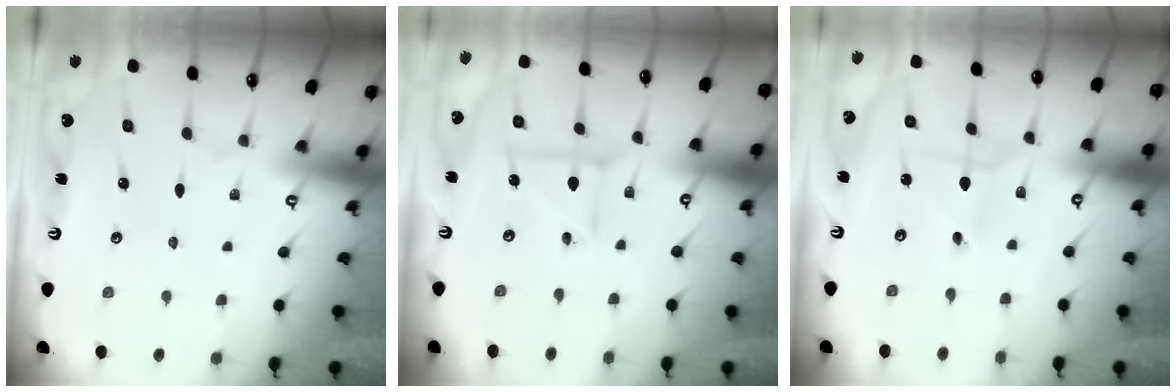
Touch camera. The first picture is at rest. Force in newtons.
{"total": 5.7, "press": 5.7, "slide": 0.5}
{"total": 1.1, "press": 1.1, "slide": 0.1}